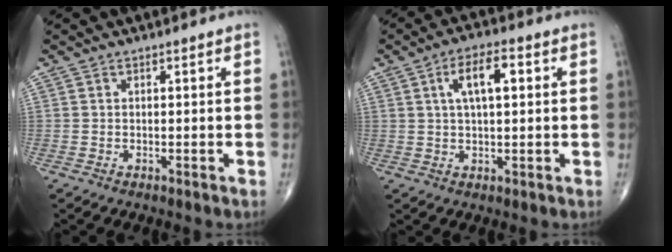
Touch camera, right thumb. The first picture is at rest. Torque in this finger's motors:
{"motor_torque": [0.44, 2.49, 0.96, 0.24, 0.05]}